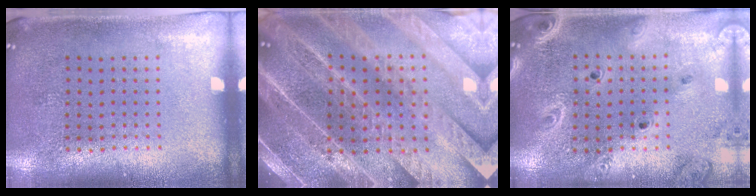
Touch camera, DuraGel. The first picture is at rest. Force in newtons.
{"total": 5.4, "press": 4.6, "slide": 2.8}
{"total": 2.5, "press": 2.2, "slide": 1.2}